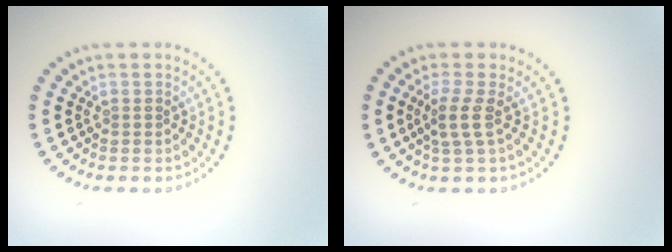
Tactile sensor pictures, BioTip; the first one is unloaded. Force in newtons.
{"total": 2.1, "press": 1.6, "slide": 1.3}